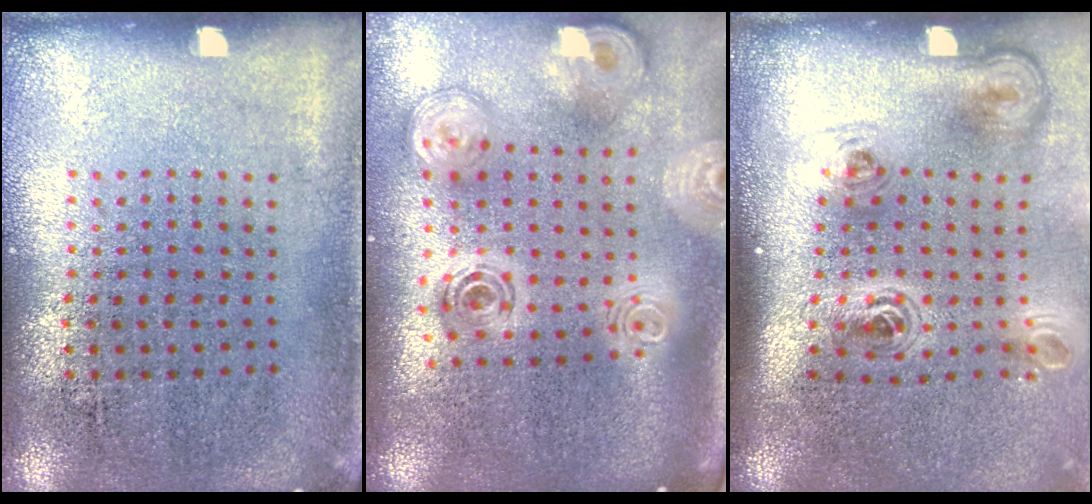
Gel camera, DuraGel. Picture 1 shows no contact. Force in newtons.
{"total": 2.8, "press": 1.9, "slide": 2.0}
{"total": 2.3, "press": 1.4, "slide": 1.8}